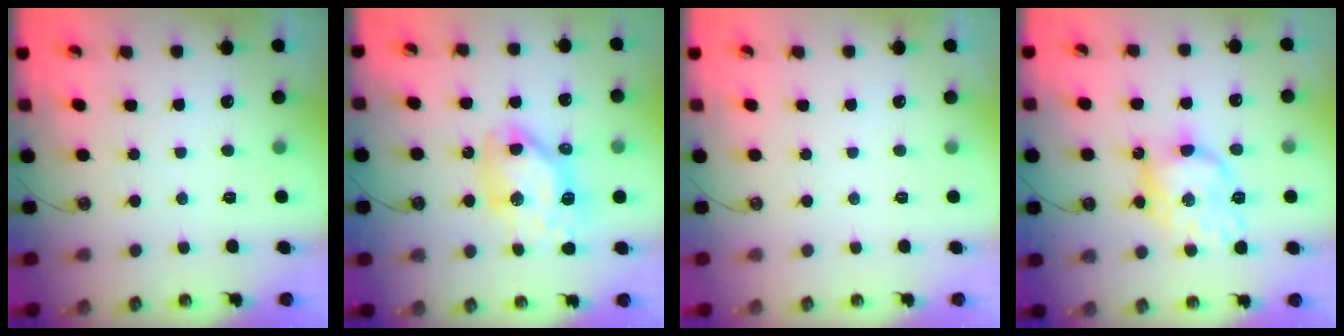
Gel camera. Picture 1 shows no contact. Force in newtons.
{"total": 12.9, "press": 12.8, "slide": 1.5}
{"total": 0.0}
{"total": 12.1, "press": 12.1, "slide": 0.8}